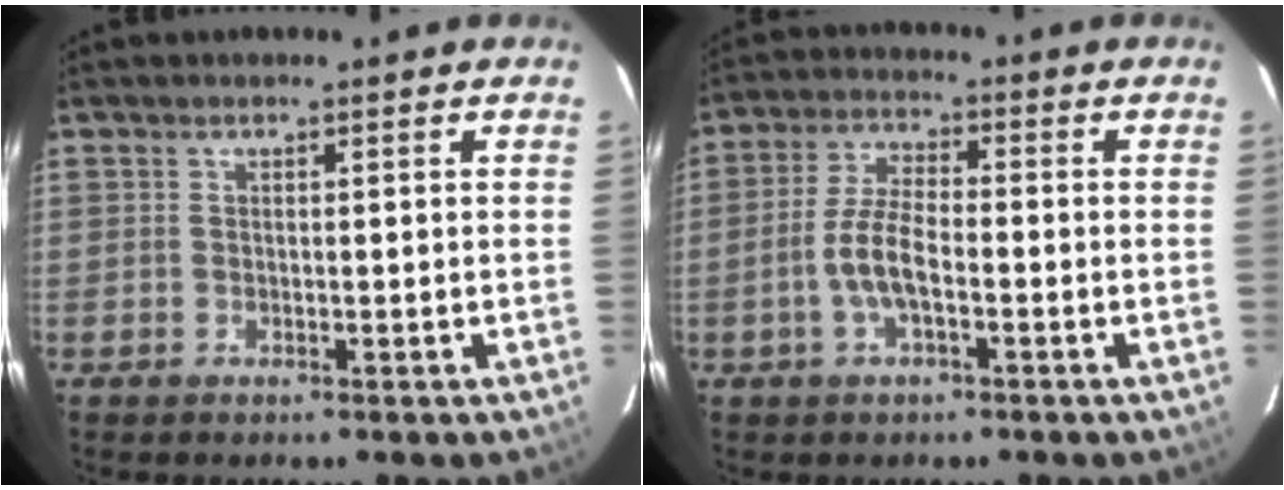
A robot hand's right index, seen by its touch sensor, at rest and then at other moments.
{"total": 6.8, "force": [-2.2, 2.3, 6.0], "torque": [-0.127, 0.005, -0.043]}